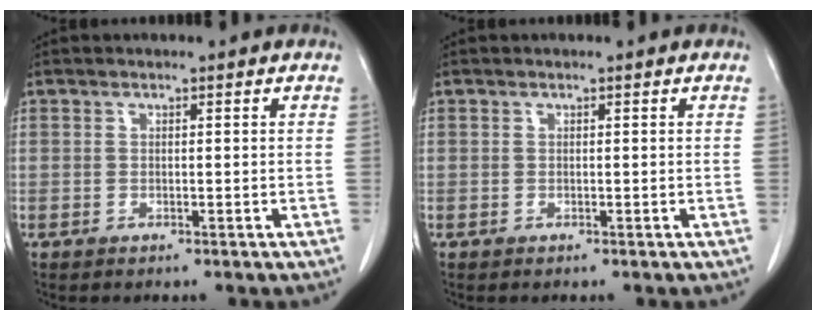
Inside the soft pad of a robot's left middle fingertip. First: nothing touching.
{"total": 0.0}